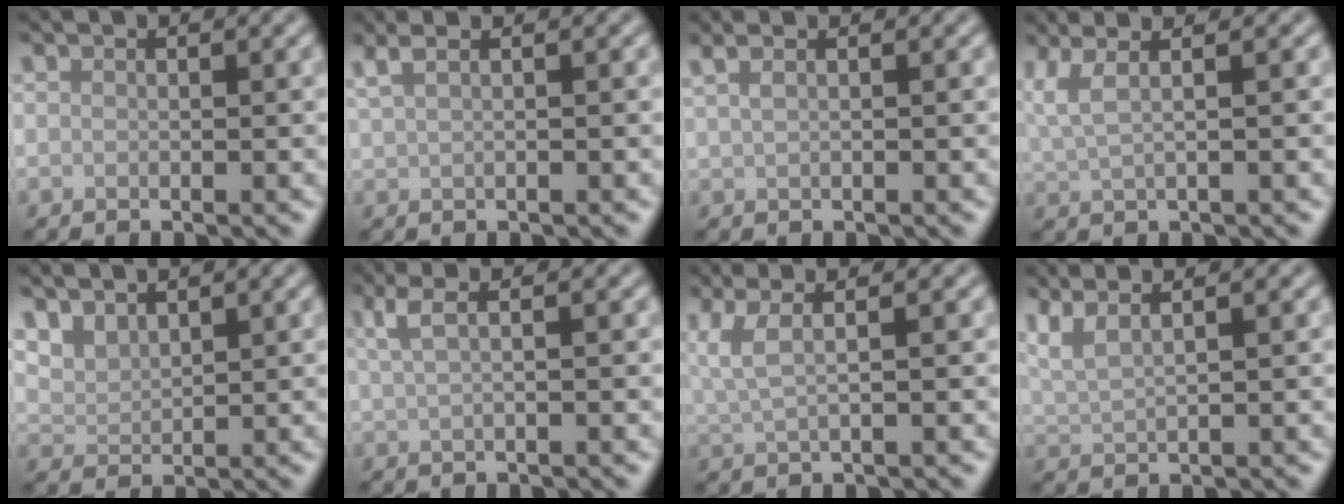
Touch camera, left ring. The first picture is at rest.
{"total": 3.1, "force": [1.9, 1.3, 2.0], "torque": [-0.027, 0.015, 0.010]}
{"total": 2.7, "force": [1.5, 1.3, 1.8], "torque": [-0.021, 0.009, 0.006]}
{"total": 3.3, "force": [1.7, 1.0, 2.7], "torque": [-0.053, 0.009, 0.029]}
{"total": 2.5, "force": [2.2, 0.7, 0.8], "torque": [-0.020, 0.001, 0.049]}
{"total": 2.8, "force": [1.2, 0.9, 2.3], "torque": [-0.036, 0.002, 0.015]}
{"total": 3.1, "force": [1.3, 0.8, 2.7], "torque": [-0.058, 0.005, 0.024]}
{"total": 3.5, "force": [2.5, 0.9, 2.2], "torque": [-0.041, 0.017, 0.034]}